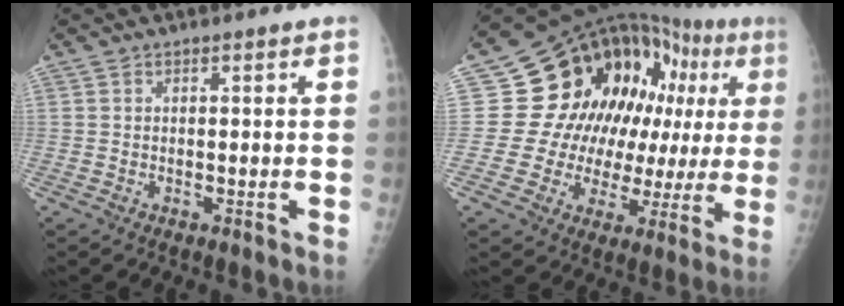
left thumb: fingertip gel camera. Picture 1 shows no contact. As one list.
[{"total": 22.2, "force": [4.8, 13.8, 16.7], "torque": [-0.178, 0.023, 0.073]}]